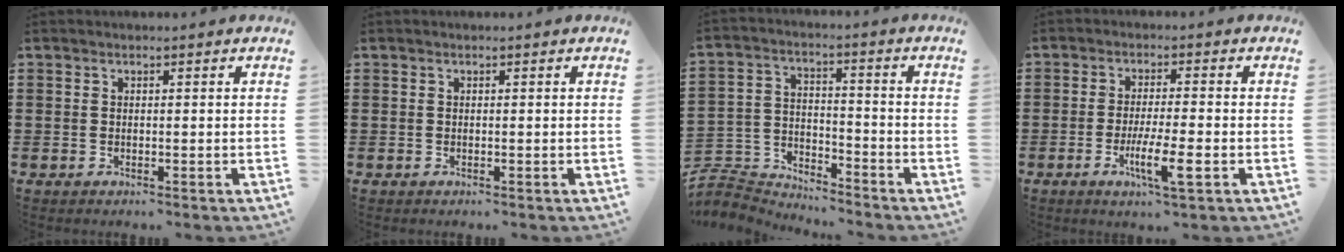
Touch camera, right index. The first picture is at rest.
{"total": 0.0}
{"total": 5.4, "force": [-5.2, 1.4, 0.1], "torque": [-0.025, 0.002, -0.113]}
{"total": 6.5, "force": [-2.4, 1.0, 6.0], "torque": [-0.102, -0.008, -0.041]}